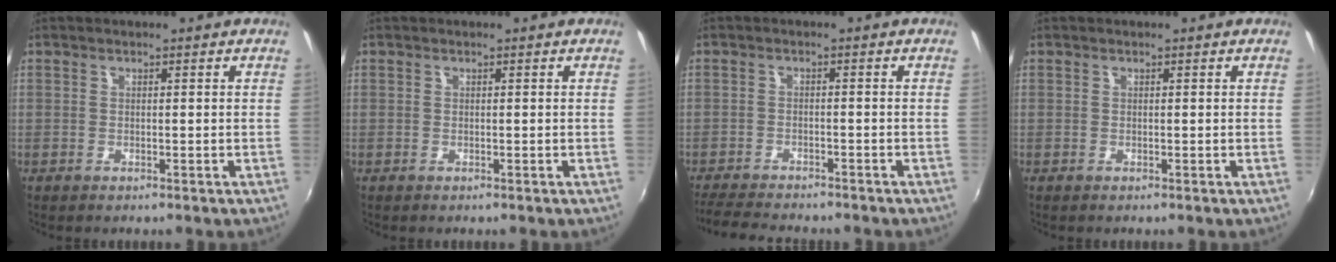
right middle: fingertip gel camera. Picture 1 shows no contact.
{"total": 0.0}
{"total": 8.2, "force": [-7.5, 1.5, 2.9], "torque": [-0.080, -0.019, -0.122]}
{"total": 0.0}